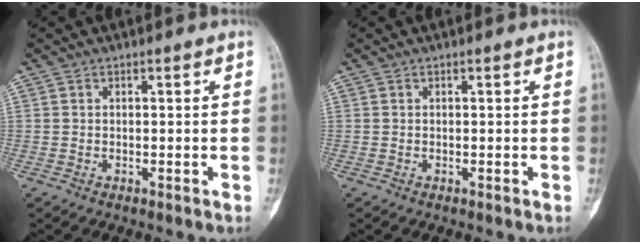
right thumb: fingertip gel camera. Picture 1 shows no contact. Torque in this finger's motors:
{"motor_torque": [0.19, 0.03, 0.06, -0.11, 0.11]}